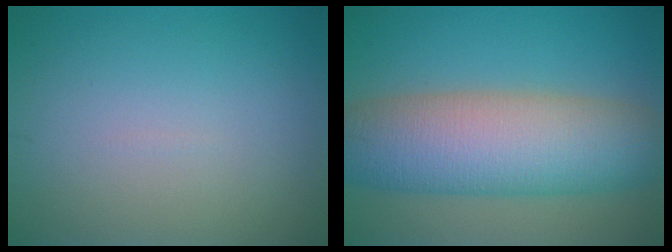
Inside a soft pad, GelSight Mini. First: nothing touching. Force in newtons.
{"total": 10.8, "press": 10.8, "slide": 0.5}